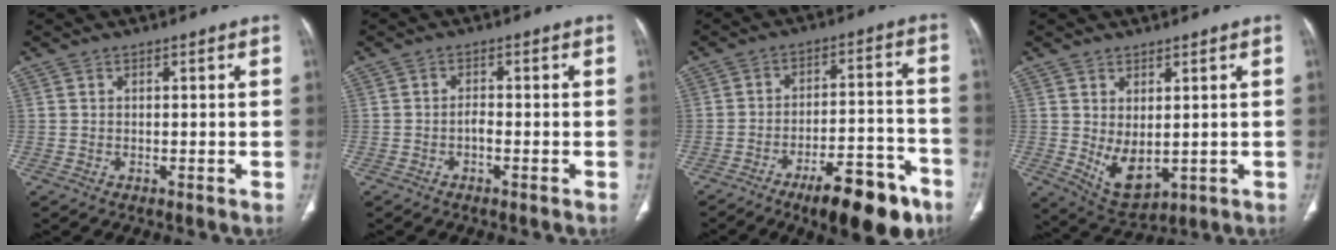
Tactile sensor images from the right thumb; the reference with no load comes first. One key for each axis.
{"total": 1.5, "fx": -0.7, "fy": 0.5, "fz": 1.2, "tx": -0.022, "ty": 0.006, "tz": -0.014}
{"total": 15.6, "fx": -9.9, "fy": 5.1, "fz": 10.9, "tx": -0.136, "ty": 0.070, "tz": -0.146}
{"total": 7.3, "fx": 0.0, "fy": 4.0, "fz": 6.1, "tx": -0.093, "ty": -0.015, "tz": 0.023}